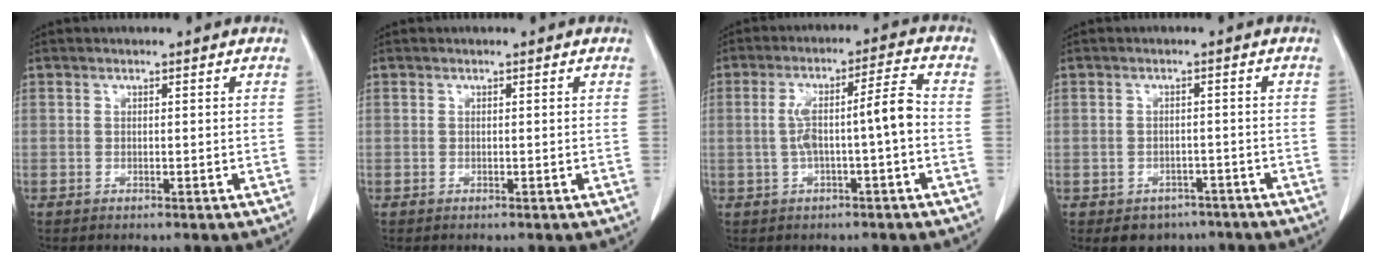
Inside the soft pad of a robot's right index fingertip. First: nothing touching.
{"total": 0.0}
{"total": 7.7, "force": [-0.9, 0.4, 7.7], "torque": [-0.141, 0.028, -0.012]}
{"total": 4.4, "force": [-3.0, 3.2, 0.6], "torque": [0.001, 0.011, -0.037]}